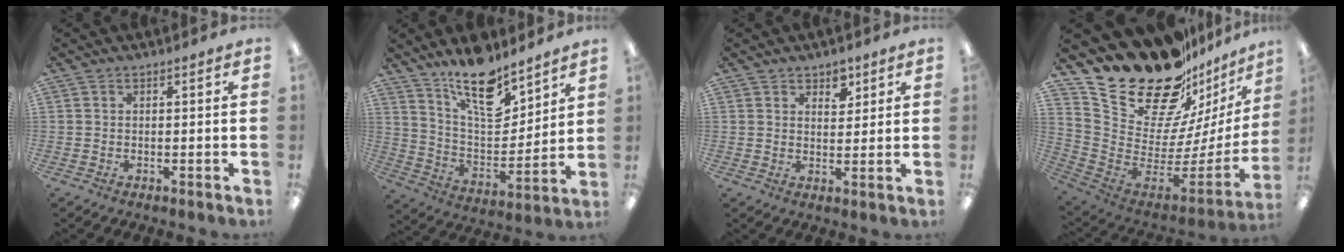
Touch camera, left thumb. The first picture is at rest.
{"total": 16.5, "force": [12.3, 6.7, 8.9], "torque": [-0.143, -0.080, 0.213]}
{"total": 4.5, "force": [3.3, 2.7, 1.4], "torque": [-0.006, -0.016, 0.055]}
{"total": 26.3, "force": [20.5, 12.4, 11.0], "torque": [-0.171, -0.167, 0.395]}